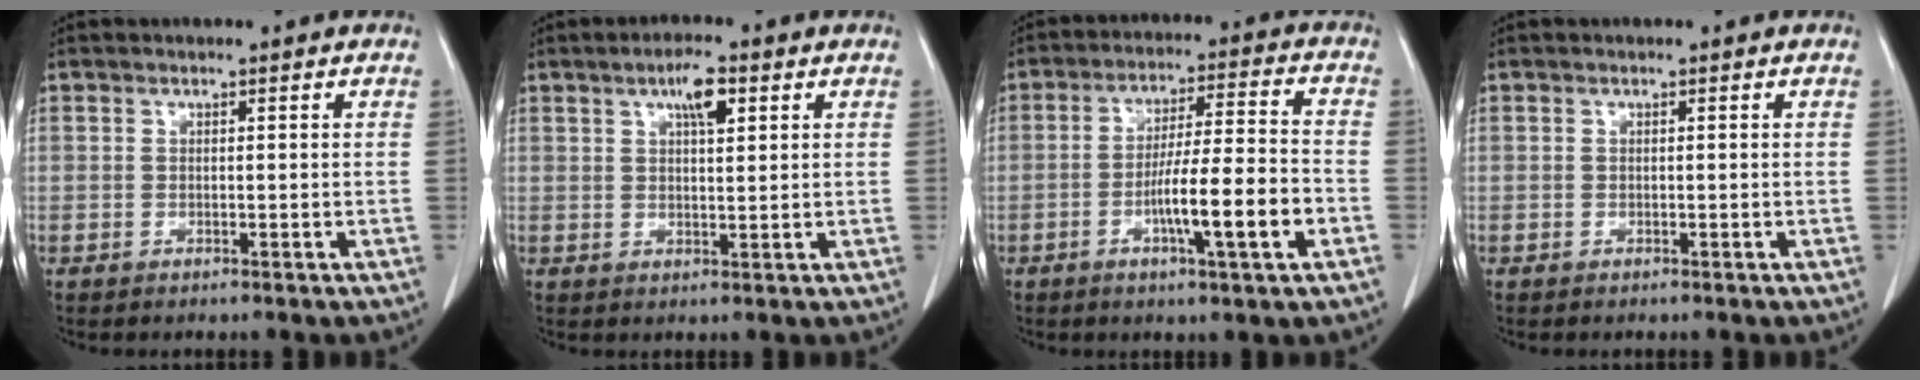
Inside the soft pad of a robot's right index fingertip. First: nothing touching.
{"total": 5.1, "force": [2.4, 1.6, 4.2], "torque": [-0.078, 0.004, 0.042]}
{"total": 12.1, "force": [-4.1, 0.7, 11.3], "torque": [-0.188, 0.002, -0.065]}
{"total": 0.0}